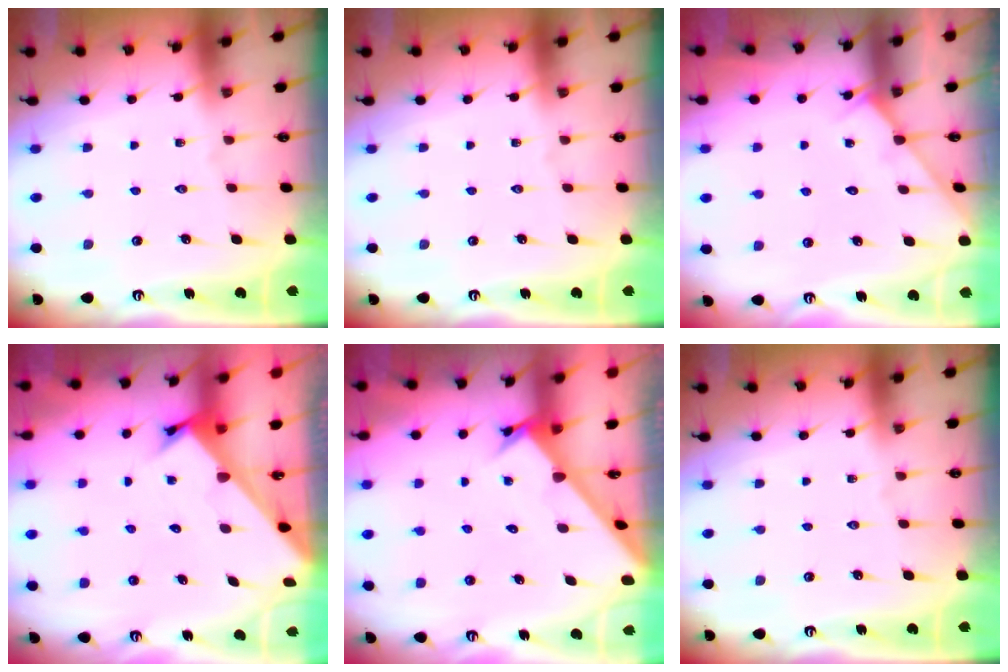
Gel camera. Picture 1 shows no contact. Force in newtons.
{"total": 0.0}
{"total": 4.6, "press": 4.5, "slide": 0.5}
{"total": 2.7, "press": 2.7, "slide": 0.3}
{"total": 2.4, "press": 2.4, "slide": 0.2}
{"total": 0.0}